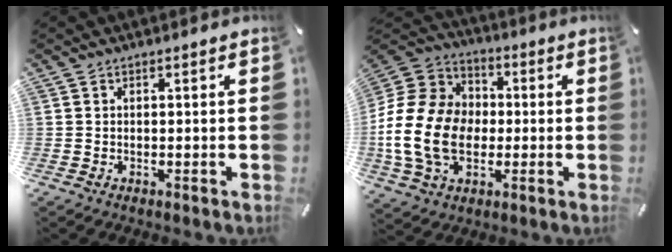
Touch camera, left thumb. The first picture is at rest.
{"total": 18.9, "force": [-3.0, 14.9, 11.2], "torque": [-0.254, 0.028, -0.054]}